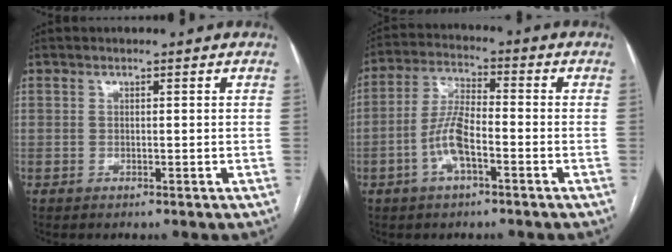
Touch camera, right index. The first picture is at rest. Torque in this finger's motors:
{"motor_torque": [1.07, -0.12, 0.33, 0.08]}